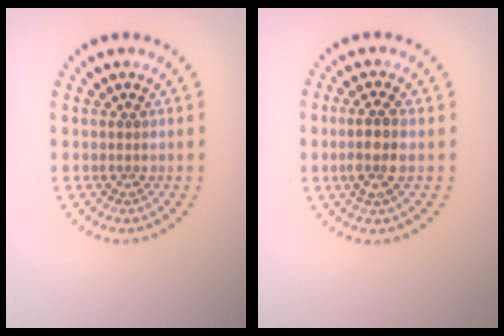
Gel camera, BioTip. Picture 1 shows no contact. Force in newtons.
{"total": 2.8, "press": 2.5, "slide": 1.1}